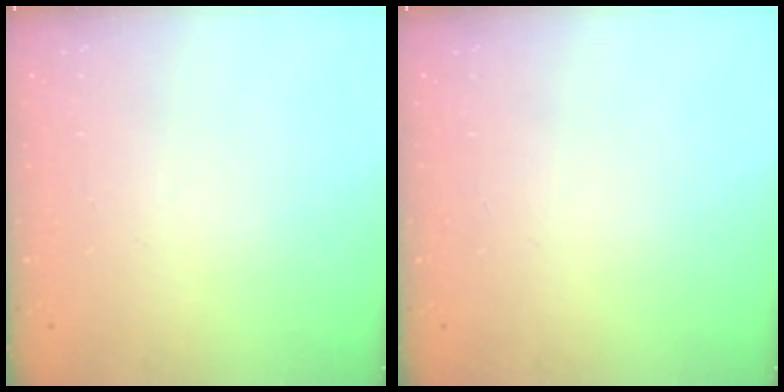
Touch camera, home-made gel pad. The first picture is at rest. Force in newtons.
{"total": 0.0}